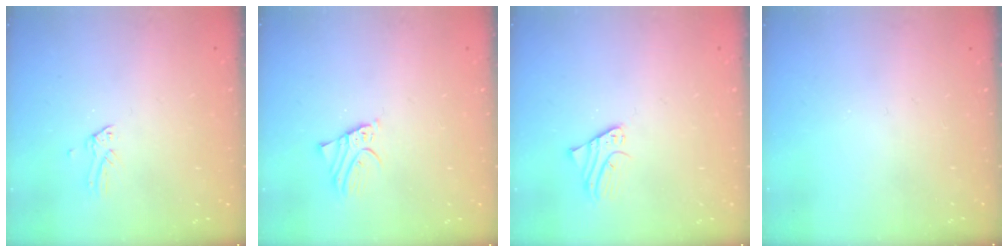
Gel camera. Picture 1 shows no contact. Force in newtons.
{"total": 2.0, "press": 2.0, "slide": 0.1}
{"total": 2.0, "press": 2.0, "slide": 0.2}
{"total": 0.0}